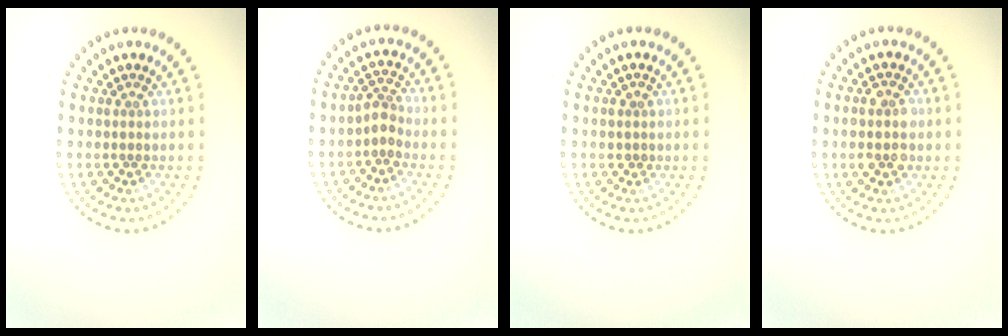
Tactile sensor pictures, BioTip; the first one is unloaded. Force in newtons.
{"total": 1.7, "press": 1.4, "slide": 1.0}
{"total": 0.8, "press": 0.7, "slide": 0.3}
{"total": 2.8, "press": 2.8, "slide": 0.3}